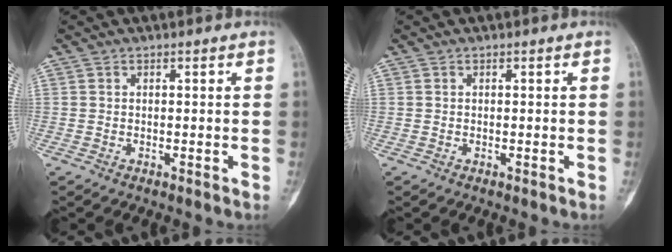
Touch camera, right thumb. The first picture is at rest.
{"total": 0.0}